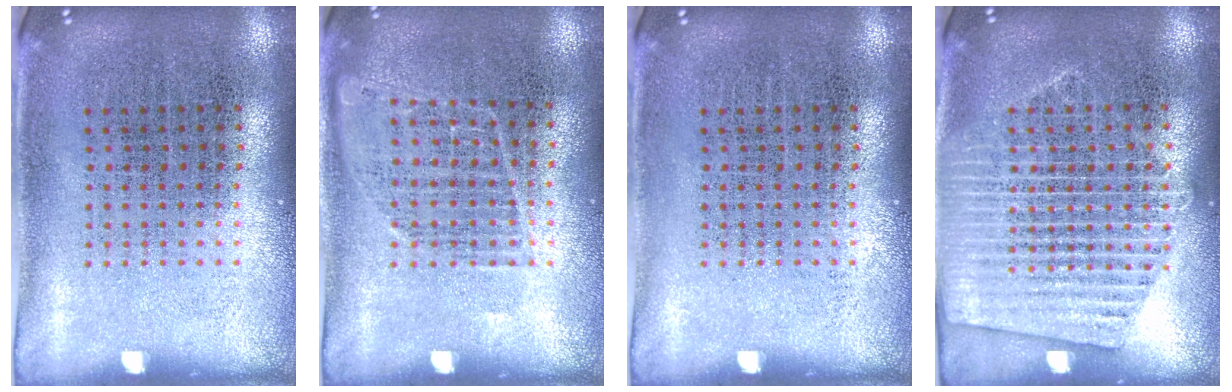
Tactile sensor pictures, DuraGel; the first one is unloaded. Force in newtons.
{"total": 0.9, "press": 0.9, "slide": 0.3}
{"total": 0.0}
{"total": 1.7, "press": 1.6, "slide": 0.4}